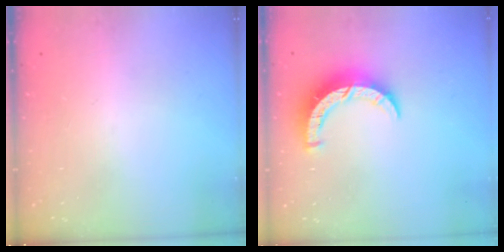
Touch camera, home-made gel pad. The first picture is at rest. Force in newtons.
{"total": 8.0, "press": 8.0, "slide": 0.3}